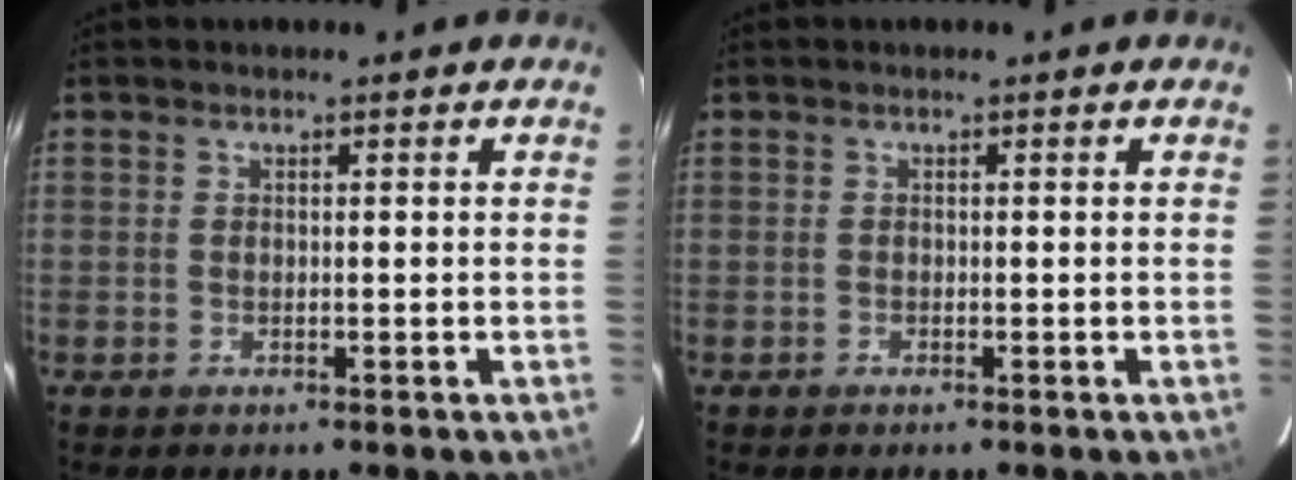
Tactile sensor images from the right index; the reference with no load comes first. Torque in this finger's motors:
{"motor_torque": [0.05, 0.46, -0.01, 0.00]}